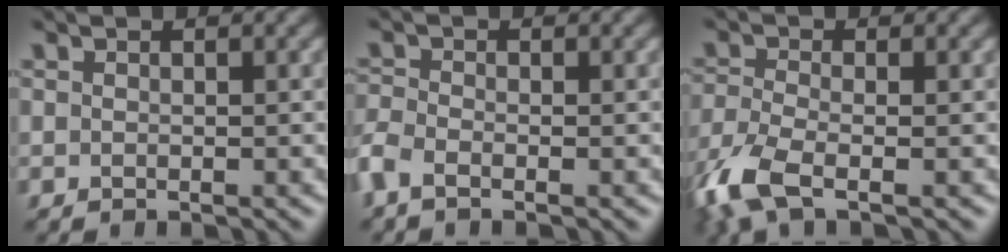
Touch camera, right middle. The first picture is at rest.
{"total": 2.3, "force": [-1.5, 1.0, 1.4], "torque": [-0.036, -0.006, -0.045]}
{"total": 5.8, "force": [-3.3, 2.2, 4.2], "torque": [-0.110, -0.020, -0.080]}